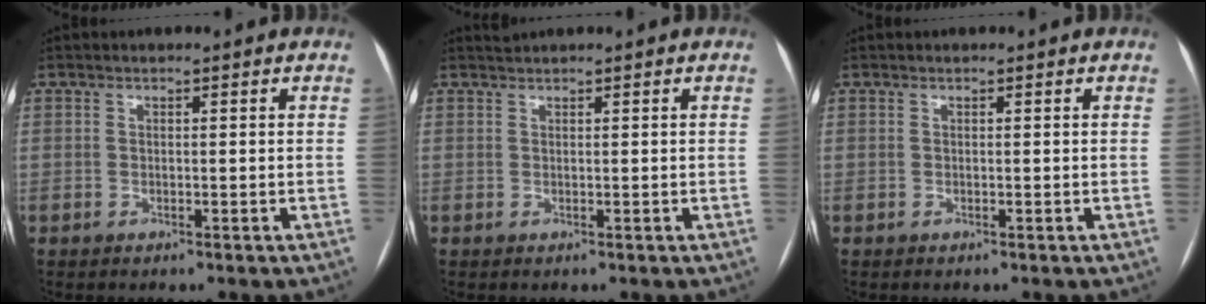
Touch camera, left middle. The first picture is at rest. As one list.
[{"total": 0.7, "force": [0.6, -0.3, -0.2], "torque": [-0.004, 0.007, 0.017]}, {"total": 0.0}]